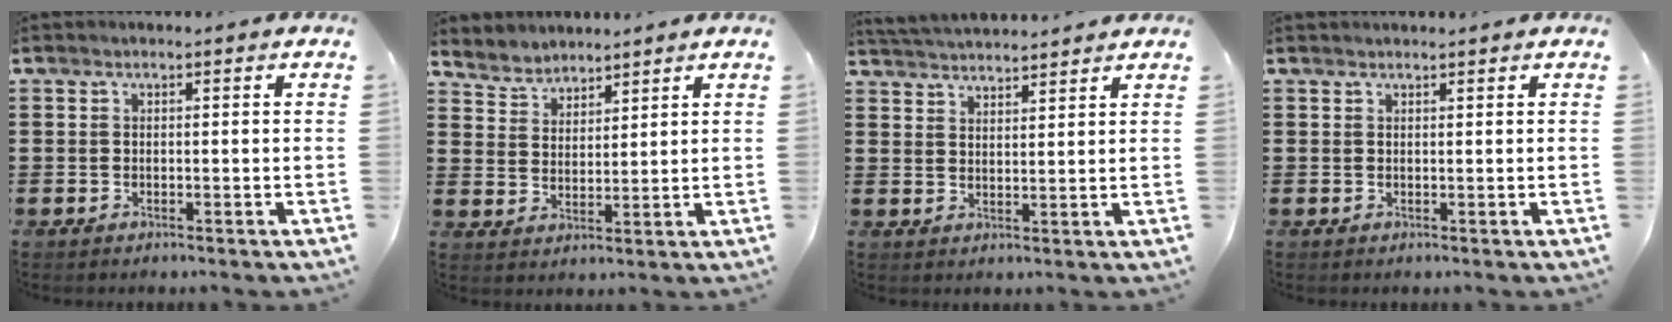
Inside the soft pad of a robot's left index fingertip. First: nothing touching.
{"total": 3.7, "force": [3.5, 1.2, -0.5], "torque": [-0.007, -0.009, 0.065]}
{"total": 3.1, "force": [3.1, -0.2, 0.0], "torque": [-0.012, -0.013, 0.057]}
{"total": 0.7, "force": [0.7, -0.1, 0.2], "torque": [-0.005, -0.002, 0.014]}